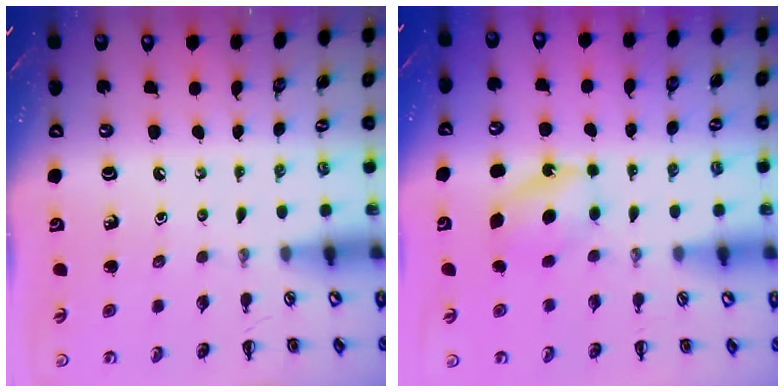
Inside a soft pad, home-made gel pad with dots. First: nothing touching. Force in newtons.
{"total": 5.9, "press": 5.7, "slide": 1.4}